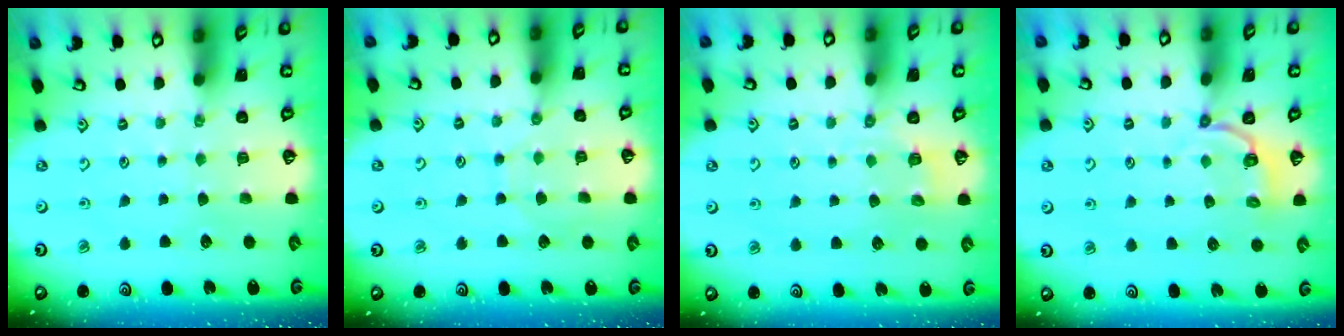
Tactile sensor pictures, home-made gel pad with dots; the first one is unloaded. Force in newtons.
{"total": 5.9, "press": 5.9, "slide": 0.7}
{"total": 2.1, "press": 1.0, "slide": 1.9}
{"total": 3.3, "press": 2.2, "slide": 2.5}